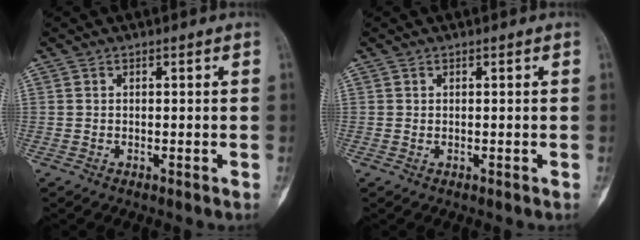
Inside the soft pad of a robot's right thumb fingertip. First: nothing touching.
{"total": 0.0}